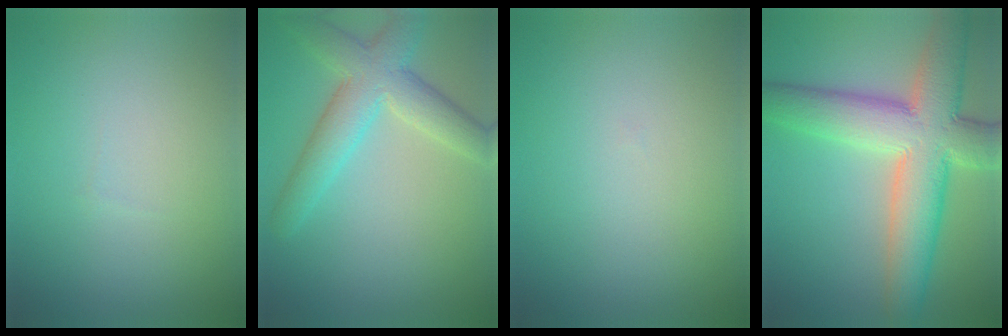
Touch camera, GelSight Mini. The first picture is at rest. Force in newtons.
{"total": 5.5, "press": 5.5, "slide": 0.4}
{"total": 0.0}
{"total": 10.6, "press": 10.6, "slide": 0.7}